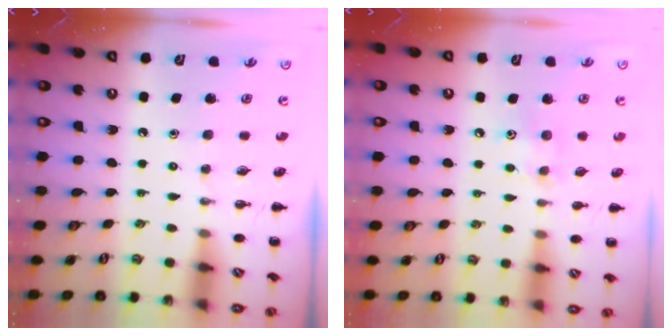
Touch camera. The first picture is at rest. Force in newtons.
{"total": 6.4, "press": 6.2, "slide": 1.6}